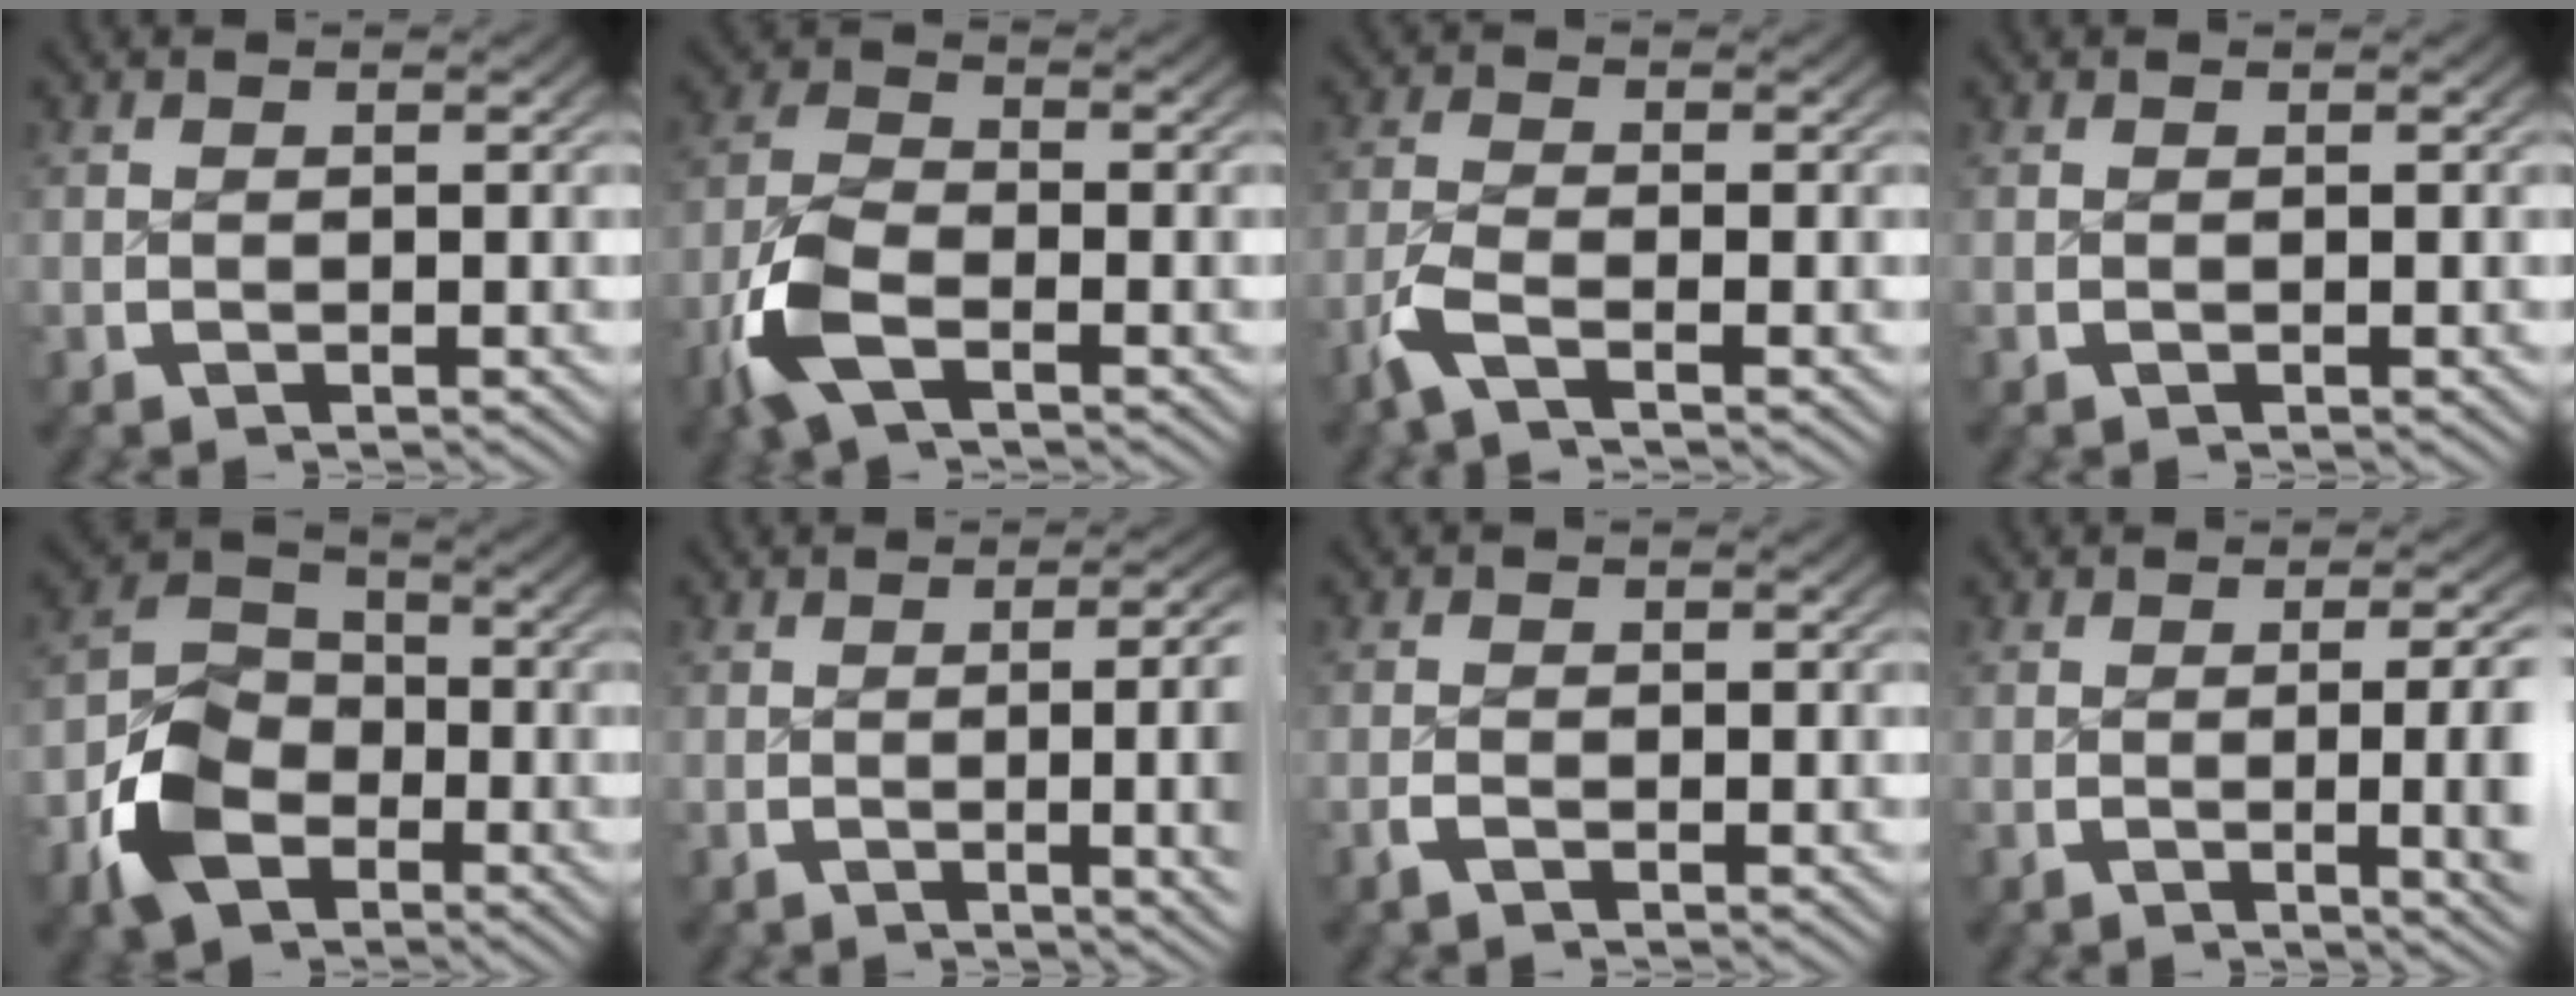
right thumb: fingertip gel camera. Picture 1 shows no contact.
{"total": 5.5, "force": [-2.5, 3.1, 3.8], "torque": [-0.081, -0.007, -0.050]}
{"total": 3.0, "force": [-1.9, 0.9, 2.2], "torque": [-0.053, -0.002, -0.042]}
{"total": 0.0}
{"total": 8.0, "force": [-3.1, 6.0, 4.3], "torque": [-0.074, -0.008, -0.056]}
{"total": 7.2, "force": [-0.9, 2.5, 6.7], "torque": [-0.070, 0.012, -0.023]}
{"total": 0.9, "force": [-0.9, 0.2, 0.2], "torque": [-0.003, -0.003, -0.020]}
{"total": 4.9, "force": [-1.1, 1.2, 4.6], "torque": [-0.056, 0.003, -0.020]}